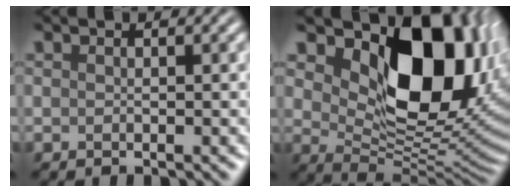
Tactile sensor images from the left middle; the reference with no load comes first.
{"total": 12.4, "force": [4.6, 7.0, 9.1], "torque": [-0.130, -0.018, 0.085]}